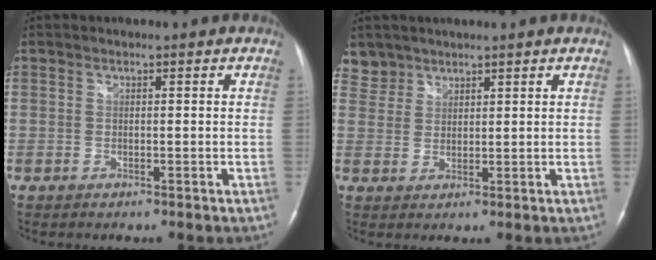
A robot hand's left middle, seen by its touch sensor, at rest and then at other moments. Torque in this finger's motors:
{"motor_torque": [0.07, -0.05, 0.04, 0.00]}